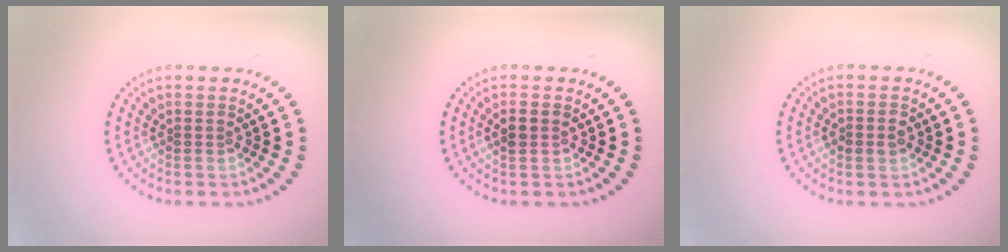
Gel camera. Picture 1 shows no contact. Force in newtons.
{"total": 1.4, "press": 1.4, "slide": 0.3}
{"total": 1.4, "press": 1.4, "slide": 0.3}